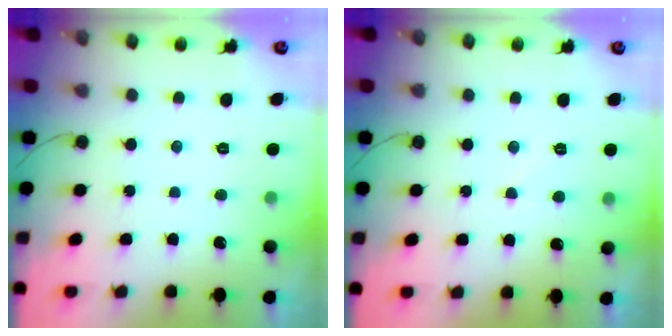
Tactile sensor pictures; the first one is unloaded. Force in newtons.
{"total": 2.3, "press": 2.3, "slide": 0.4}